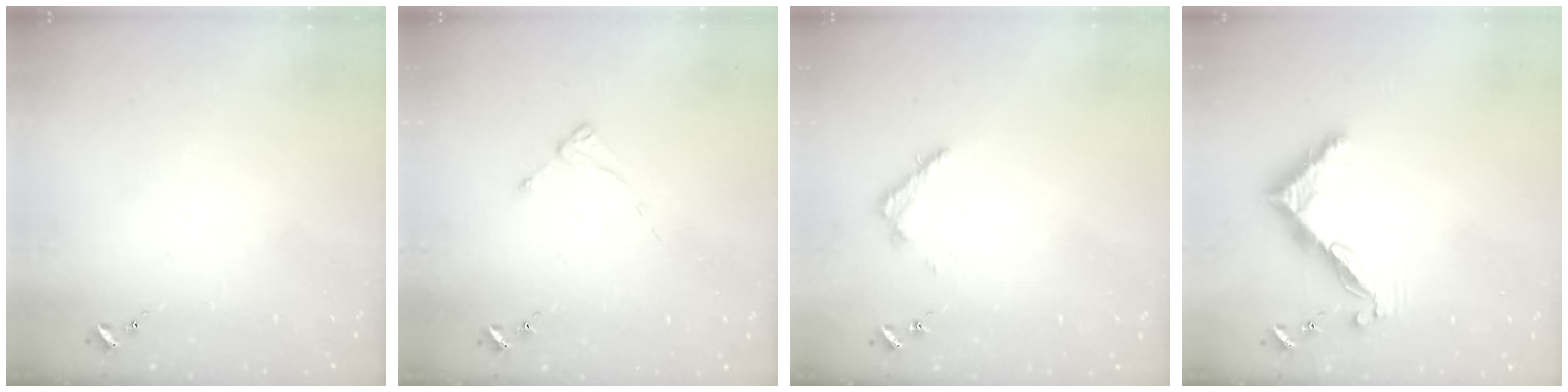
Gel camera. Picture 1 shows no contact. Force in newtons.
{"total": 2.0, "press": 2.0, "slide": 0.3}
{"total": 3.2, "press": 3.2, "slide": 0.4}
{"total": 7.9, "press": 7.9, "slide": 0.1}